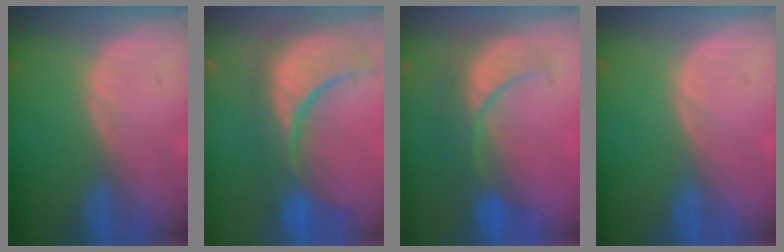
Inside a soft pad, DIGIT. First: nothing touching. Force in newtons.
{"total": 14.3, "press": 12.0, "slide": 7.8}
{"total": 8.3, "press": 8.2, "slide": 1.1}
{"total": 0.0}